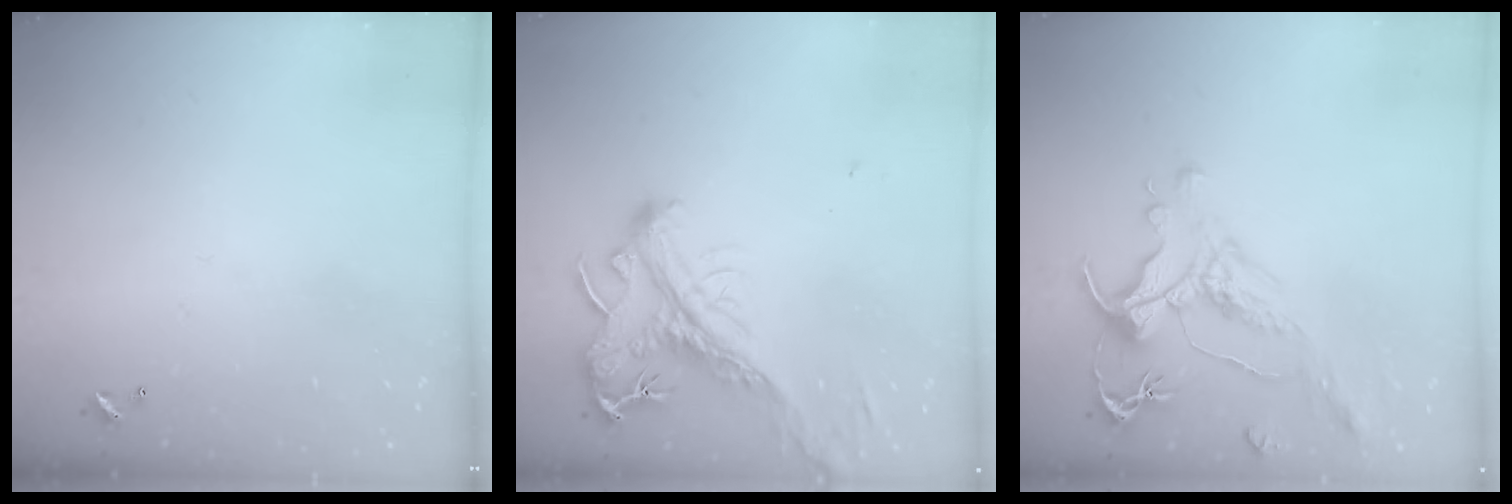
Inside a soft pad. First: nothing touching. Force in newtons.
{"total": 2.6, "press": 2.2, "slide": 1.4}
{"total": 1.4, "press": 0.2, "slide": 1.4}